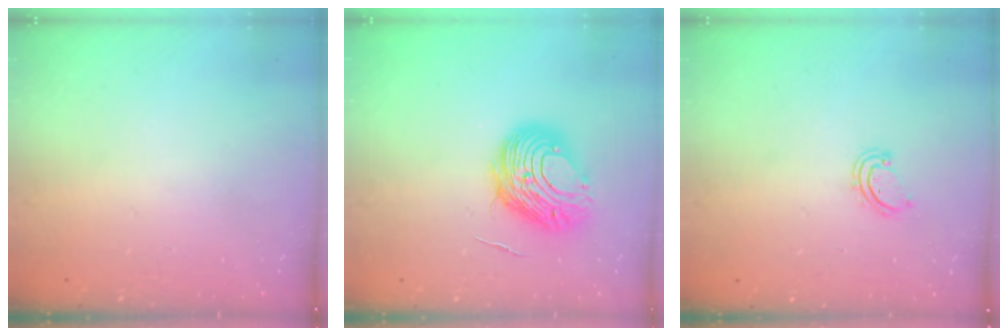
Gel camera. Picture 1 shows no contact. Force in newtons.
{"total": 9.6, "press": 9.6, "slide": 0.8}
{"total": 2.9, "press": 2.9, "slide": 0.3}